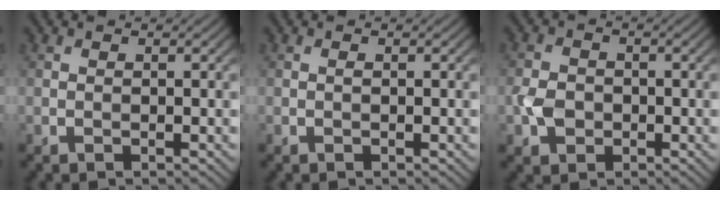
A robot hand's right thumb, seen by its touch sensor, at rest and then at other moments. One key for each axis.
{"total": 0.0}
{"total": 3.4, "fx": -1.0, "fy": 2.7, "fz": 1.7, "tx": -0.043, "ty": -0.001, "tz": -0.027}